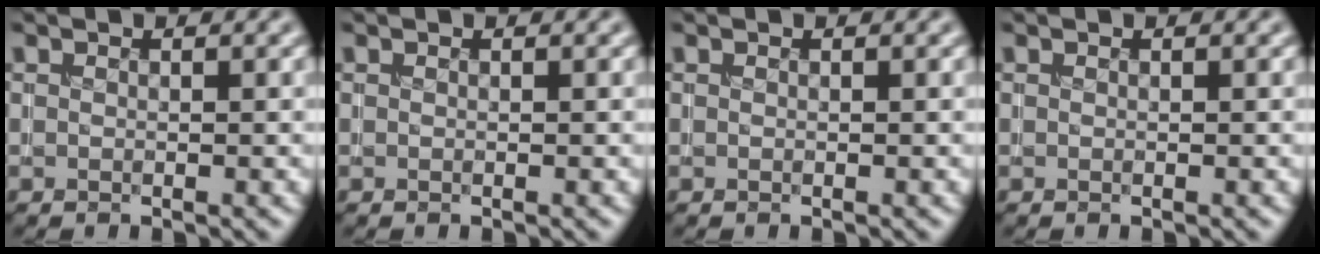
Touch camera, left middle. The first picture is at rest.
{"total": 0.0}
{"total": 0.0}
{"total": 0.0}